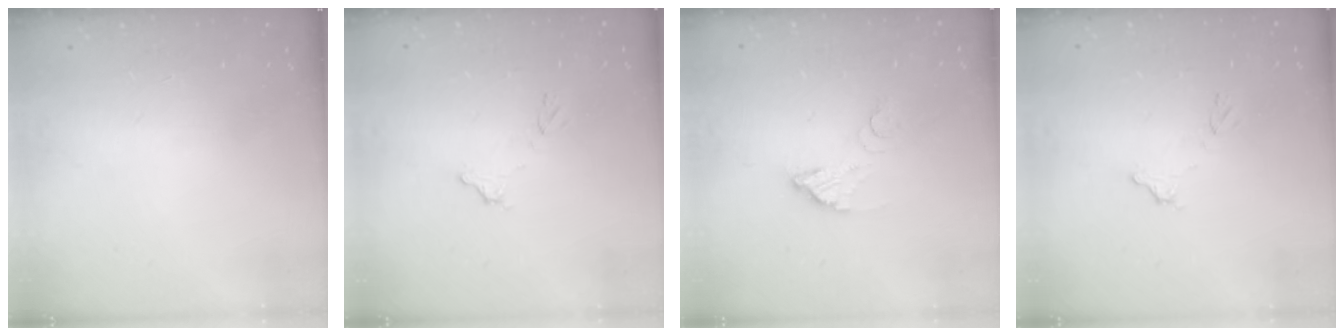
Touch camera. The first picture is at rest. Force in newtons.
{"total": 7.0, "press": 7.0, "slide": 0.3}
{"total": 4.4, "press": 4.4, "slide": 0.2}
{"total": 7.0, "press": 7.0, "slide": 0.3}